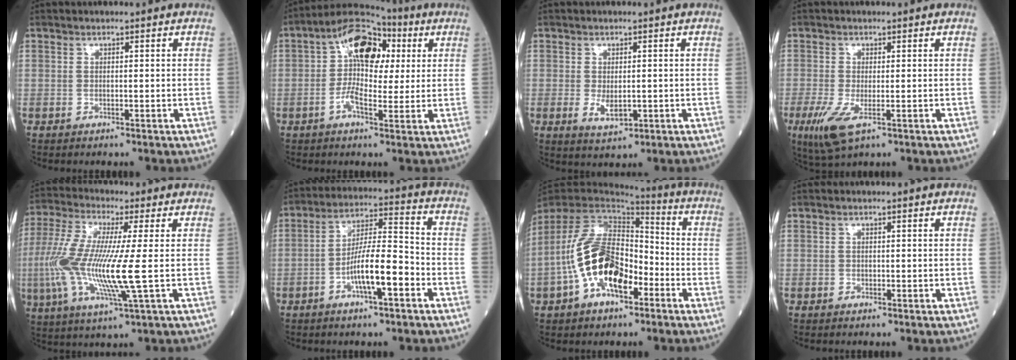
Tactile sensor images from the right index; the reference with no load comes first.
{"total": 10.5, "force": [2.1, 5.1, 8.9], "torque": [-0.159, 0.038, 0.025]}
{"total": 3.5, "force": [-0.6, 1.6, 3.1], "torque": [-0.055, -0.008, -0.003]}
{"total": 5.7, "force": [-2.3, 1.5, 5.0], "torque": [-0.110, -0.020, -0.037]}
{"total": 15.1, "force": [-1.3, 1.2, 15.0], "torque": [-0.333, -0.014, -0.034]}
{"total": 10.0, "force": [-3.8, 1.6, 9.1], "torque": [-0.167, 0.010, -0.068]}
{"total": 14.7, "force": [-4.8, 7.1, 11.9], "torque": [-0.259, 0.013, -0.085]}
{"total": 0.0}